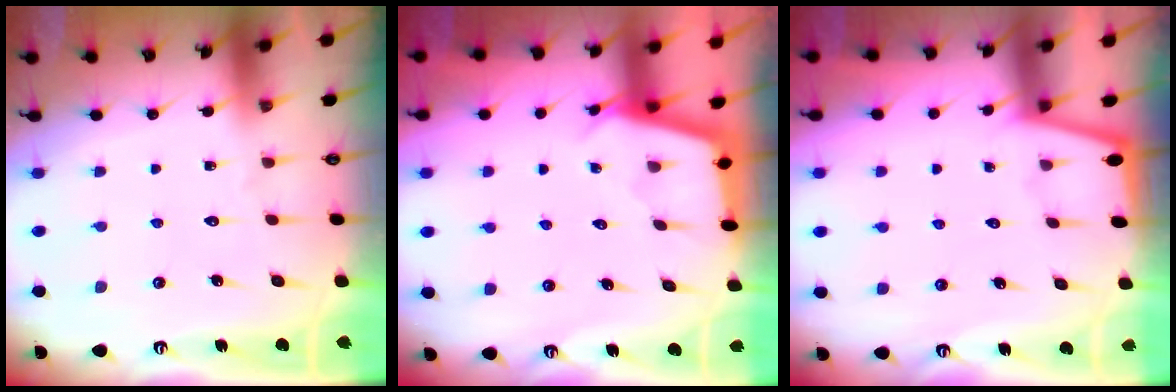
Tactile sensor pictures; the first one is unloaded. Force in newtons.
{"total": 2.9, "press": 2.9, "slide": 0.3}
{"total": 1.3, "press": 1.2, "slide": 0.2}